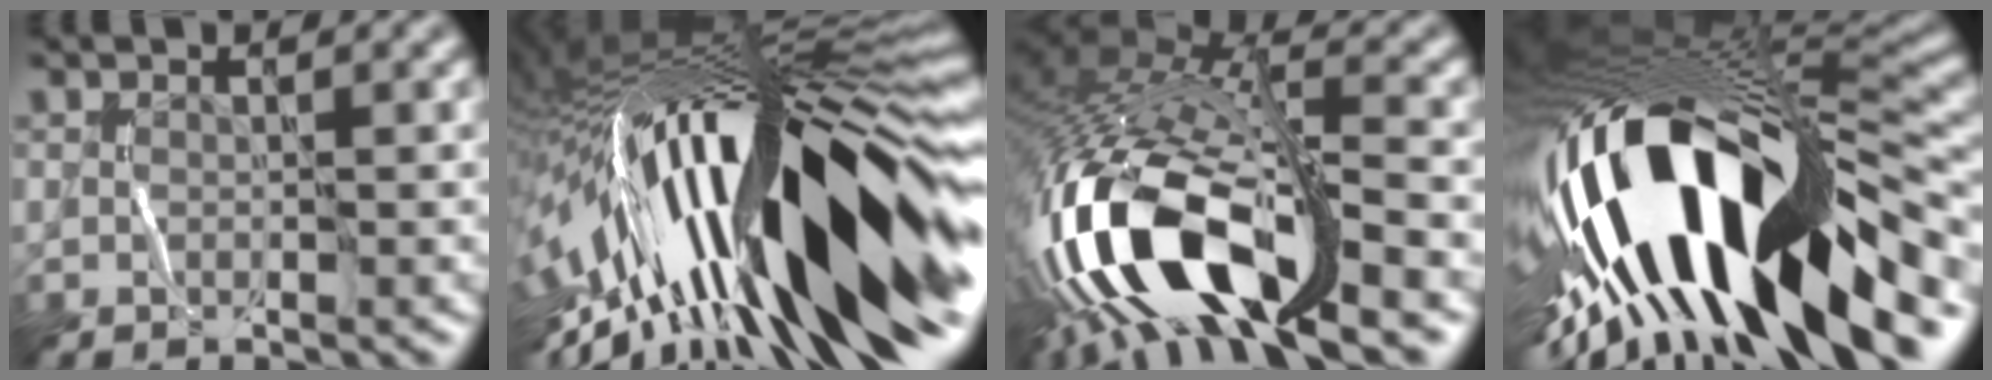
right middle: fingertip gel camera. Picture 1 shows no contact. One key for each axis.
{"total": 19.6, "fx": -2.1, "fy": 6.2, "fz": 18.5, "tx": -0.295, "ty": 0.029, "tz": -0.060}
{"total": 16.8, "fx": -7.0, "fy": 7.0, "fz": 13.5, "tx": -0.292, "ty": -0.014, "tz": -0.120}
{"total": 19.8, "fx": -5.6, "fy": 7.1, "fz": 17.6, "tx": -0.315, "ty": -0.012, "tz": -0.086}